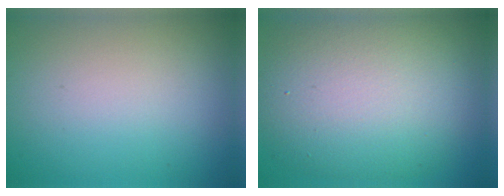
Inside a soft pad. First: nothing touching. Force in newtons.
{"total": 10.4, "press": 10.3, "slide": 0.9}